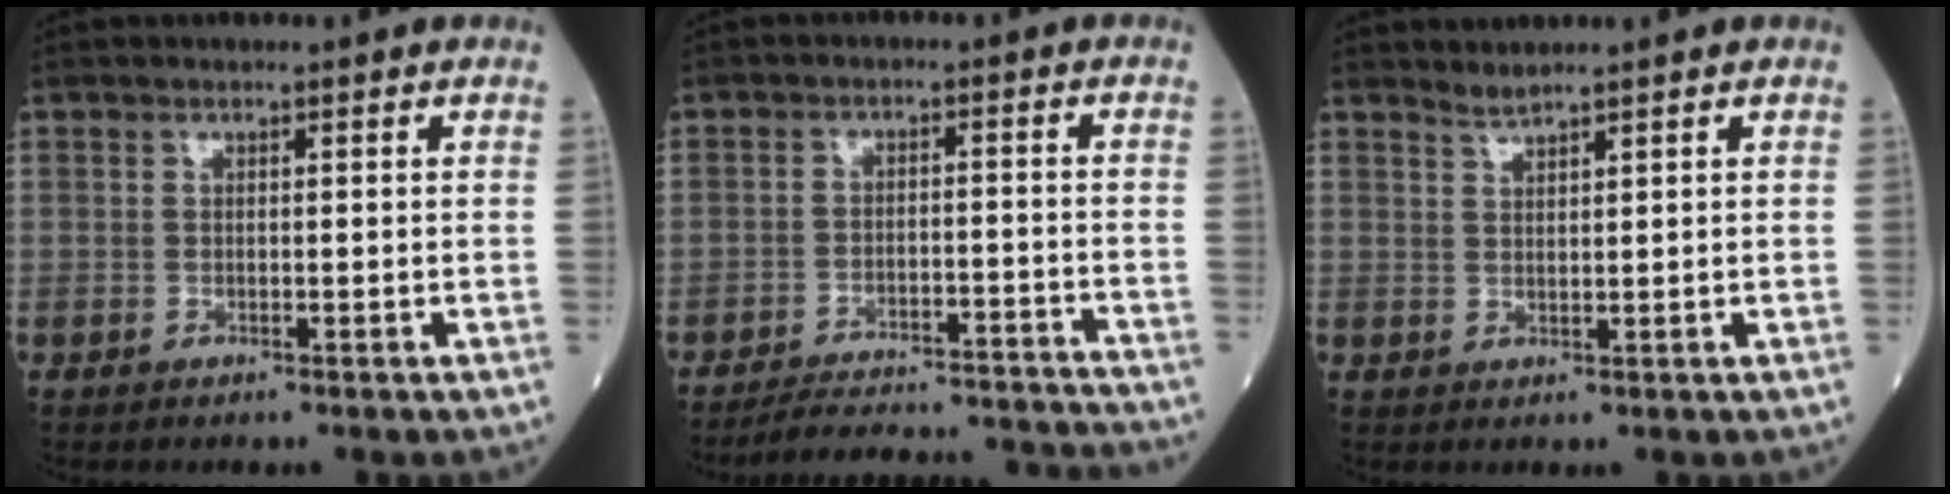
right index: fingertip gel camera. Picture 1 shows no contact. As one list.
[{"total": 17.7, "force": [-17.2, 1.2, 4.0], "torque": [-0.058, 0.001, -0.218]}, {"total": 1.5, "force": [1.4, -0.5, 0.1], "torque": [-0.008, -0.003, 0.034]}]